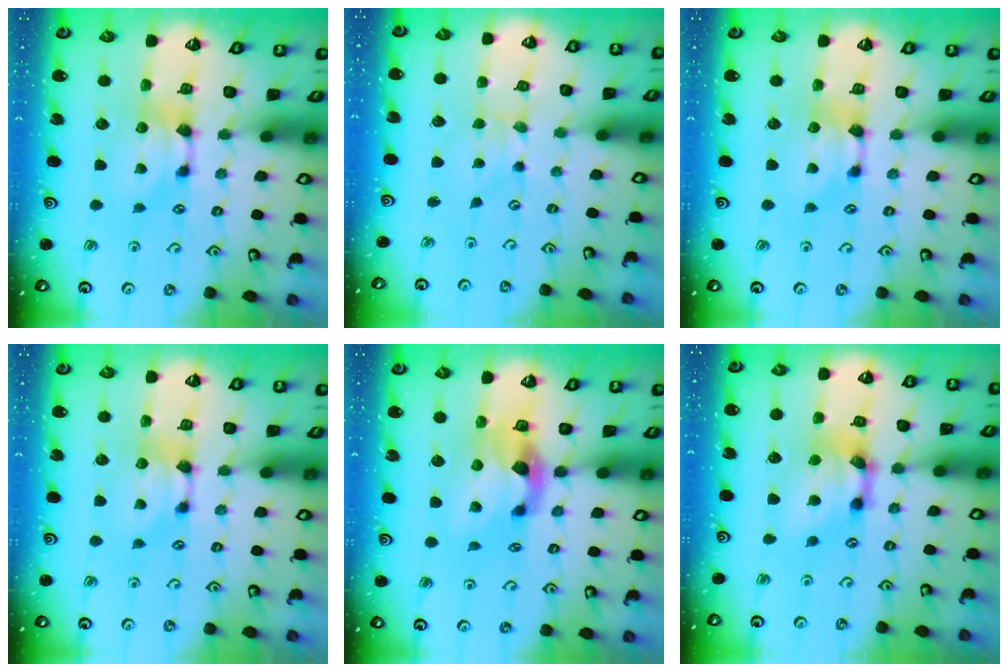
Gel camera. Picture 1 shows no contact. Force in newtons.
{"total": 2.1, "press": 1.6, "slide": 1.4}
{"total": 0.6, "press": 0.2, "slide": 0.6}
{"total": 0.6, "press": 0.2, "slide": 0.6}
{"total": 2.9, "press": 2.6, "slide": 1.3}
{"total": 5.5, "press": 4.5, "slide": 3.1}